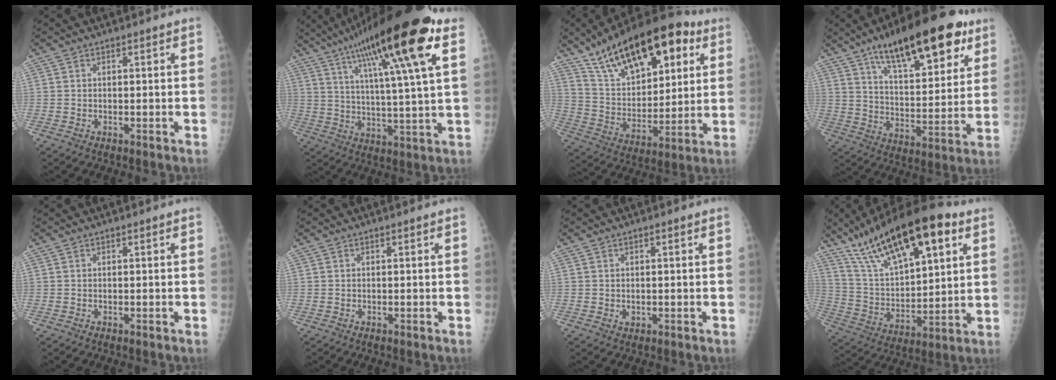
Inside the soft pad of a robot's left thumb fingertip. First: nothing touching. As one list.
[{"total": 23.2, "force": [11.4, 3.2, 20.0], "torque": [-0.328, -0.011, 0.182]}, {"total": 24.6, "force": [13.6, 11.3, 17.1], "torque": [-0.244, -0.031, 0.237]}, {"total": 24.0, "force": [14.0, 8.6, 17.5], "torque": [-0.234, -0.037, 0.219]}, {"total": 0.0}, {"total": 0.0}, {"total": 1.1, "force": [0.0, 0.8, 0.7], "torque": [-0.006, -0.001, 0.004]}, {"total": 24.7, "force": [13.9, 9.1, 18.3], "torque": [-0.287, -0.030, 0.248]}]